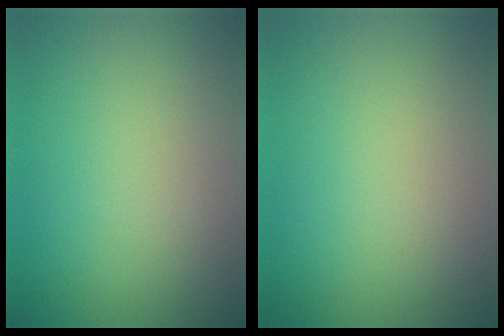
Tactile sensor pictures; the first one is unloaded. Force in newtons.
{"total": 0.0}